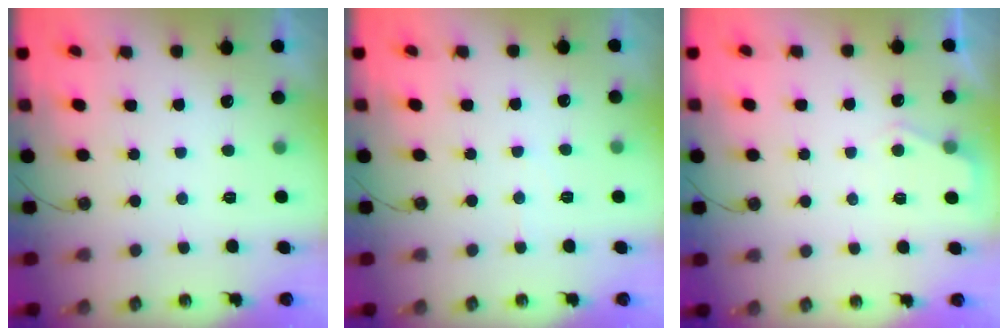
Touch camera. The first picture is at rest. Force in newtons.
{"total": 4.4, "press": 4.3, "slide": 0.7}
{"total": 4.4, "press": 4.3, "slide": 0.6}